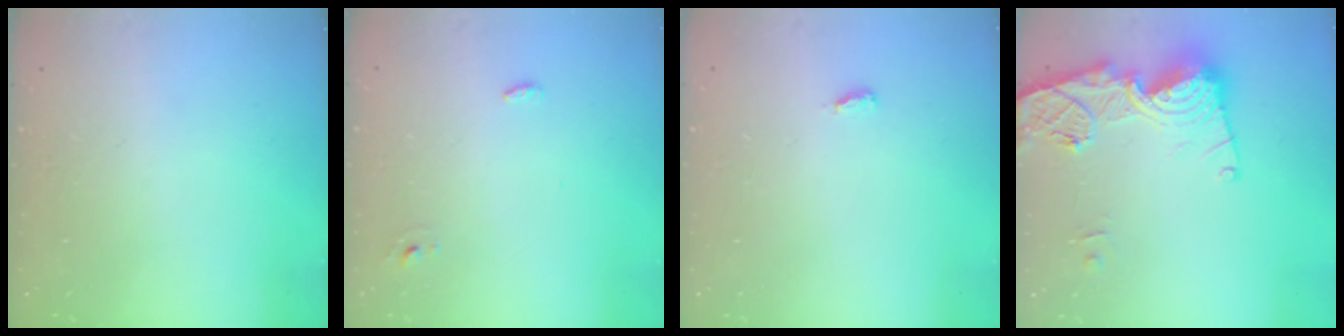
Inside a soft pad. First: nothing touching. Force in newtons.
{"total": 3.1, "press": 2.8, "slide": 1.2}
{"total": 2.6, "press": 2.4, "slide": 1.0}
{"total": 17.9, "press": 17.8, "slide": 1.7}